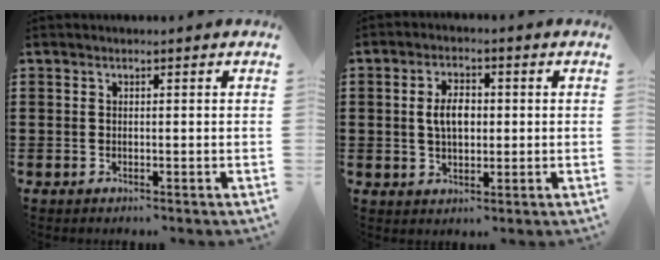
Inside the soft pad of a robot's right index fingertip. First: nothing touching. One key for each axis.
{"total": 4.8, "fx": 0.3, "fy": 2.6, "fz": 4.0, "tx": -0.073, "ty": 0.007, "tz": 0.000}